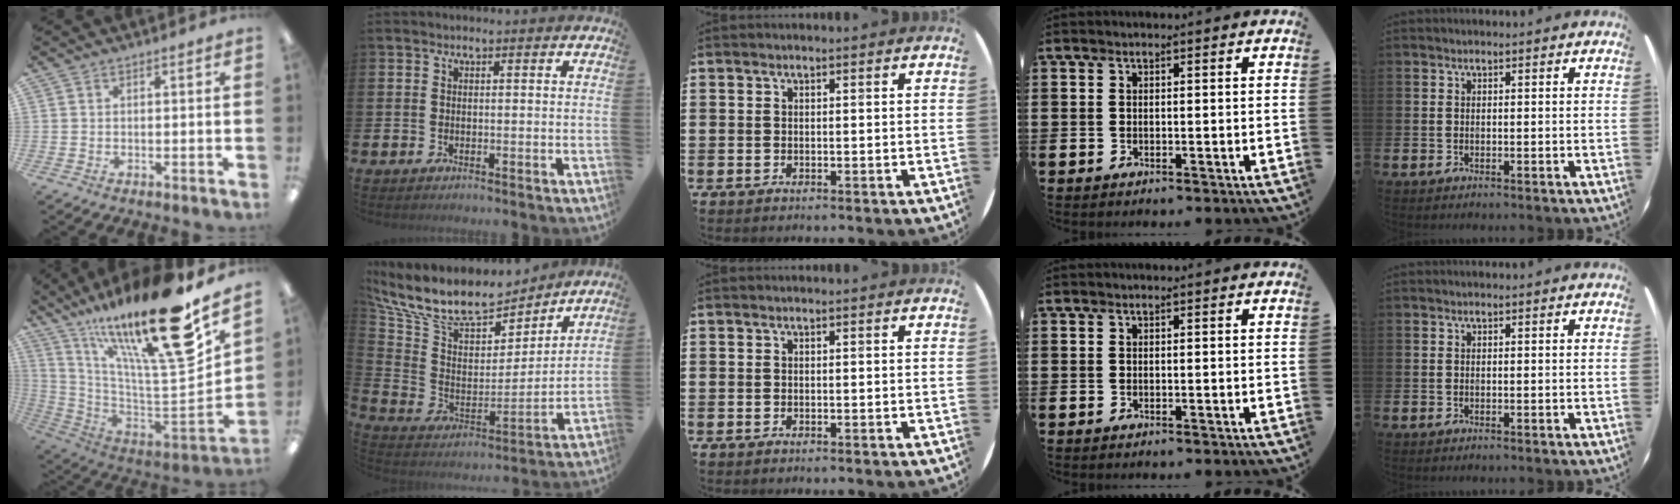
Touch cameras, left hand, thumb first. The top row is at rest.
{"thumb": {"total": 27.1, "force": [17.1, 5.4, 20.3], "torque": [-0.305, -0.134, 0.276]}, "index": {"total": 11.4, "force": [9.6, 4.3, 4.4], "torque": [-0.131, -0.058, 0.170]}}